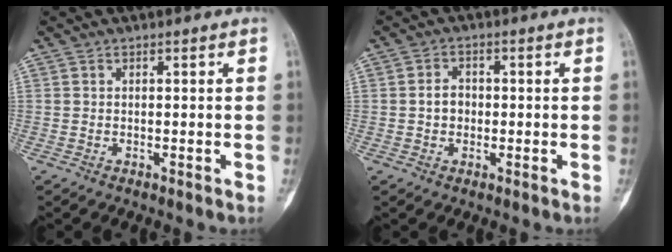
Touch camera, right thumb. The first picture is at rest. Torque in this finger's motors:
{"motor_torque": [0.08, 0.00, 0.11, -0.28, 0.10]}